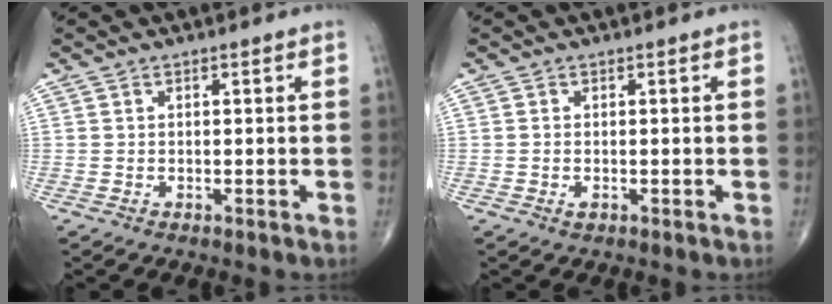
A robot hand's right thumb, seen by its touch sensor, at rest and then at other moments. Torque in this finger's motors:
{"motor_torque": [-0.37, 0.30, -0.07, 0.23, 0.02]}